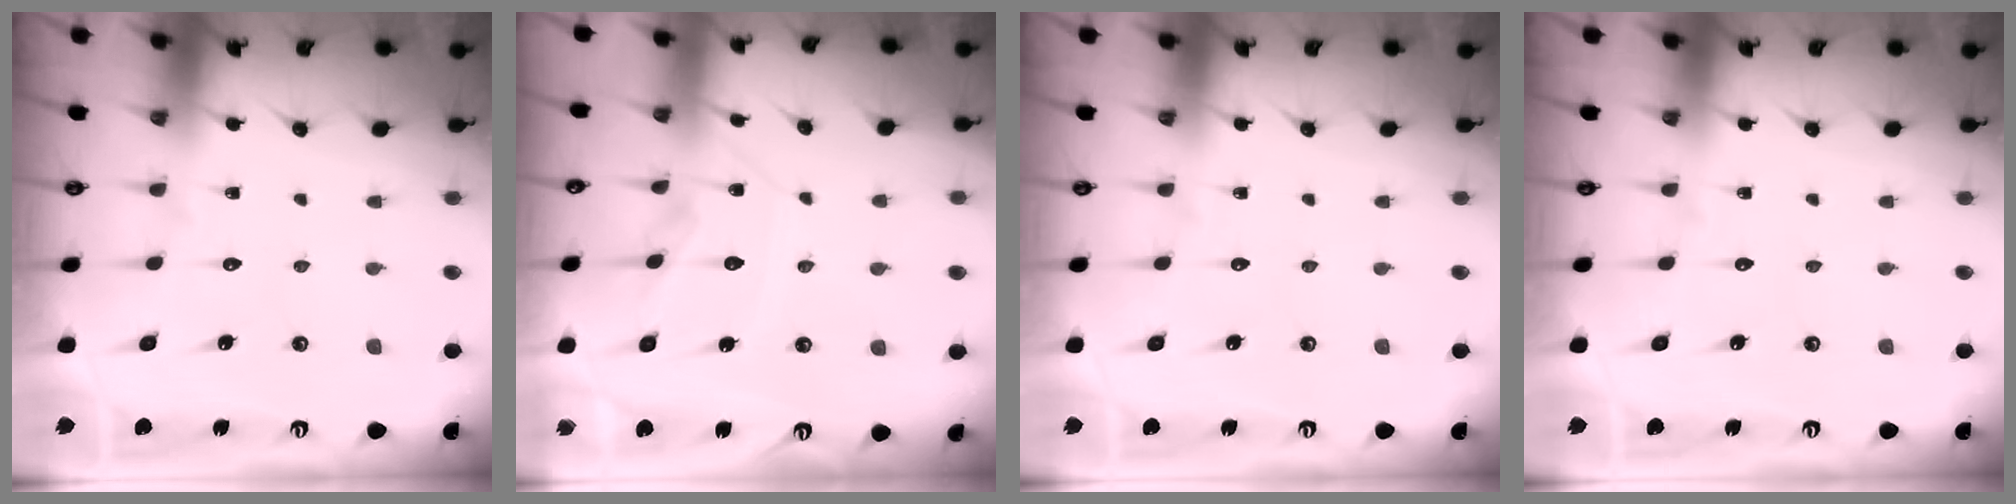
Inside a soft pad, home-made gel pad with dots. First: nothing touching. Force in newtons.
{"total": 9.0, "press": 9.0, "slide": 0.1}
{"total": 0.0}
{"total": 0.0}